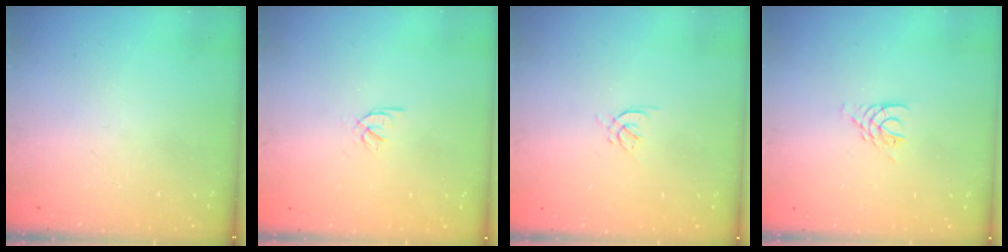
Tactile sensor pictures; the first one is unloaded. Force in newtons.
{"total": 2.1, "press": 2.1, "slide": 0.1}
{"total": 1.5, "press": 1.4, "slide": 0.6}
{"total": 4.4, "press": 4.4, "slide": 0.6}